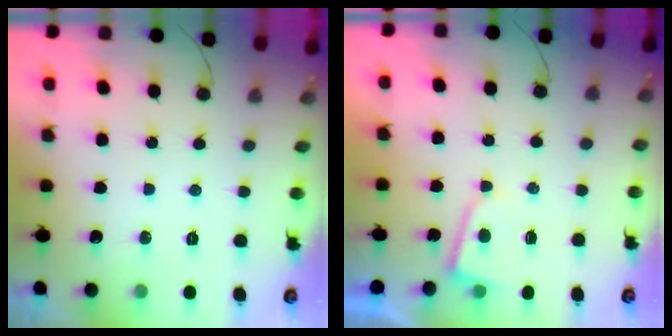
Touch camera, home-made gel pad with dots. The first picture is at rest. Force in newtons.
{"total": 2.2, "press": 2.2, "slide": 0.3}